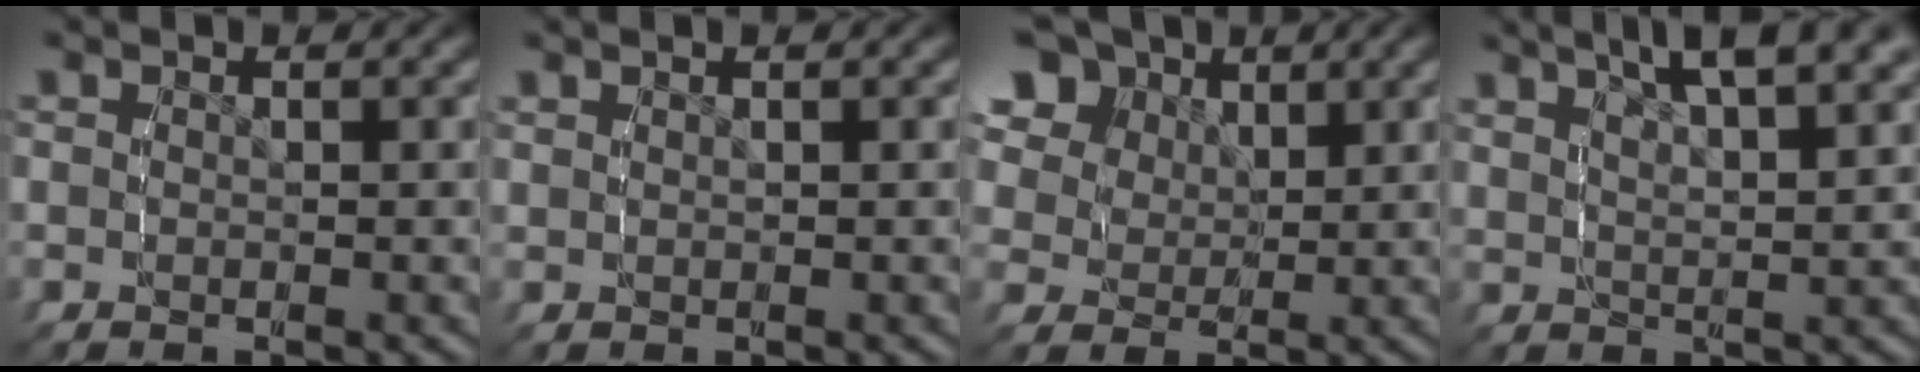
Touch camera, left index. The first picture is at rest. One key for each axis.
{"total": 0.6, "fx": 0.5, "fy": -0.1, "fz": 0.3, "tx": -0.003, "ty": -0.002, "tz": 0.015}
{"total": 8.9, "fx": 4.8, "fy": 6.3, "fz": 4.2, "tx": -0.086, "ty": 0.007, "tz": 0.077}
{"total": 7.4, "fx": 5.3, "fy": 2.0, "fz": 4.7, "tx": -0.068, "ty": 0.014, "tz": 0.087}